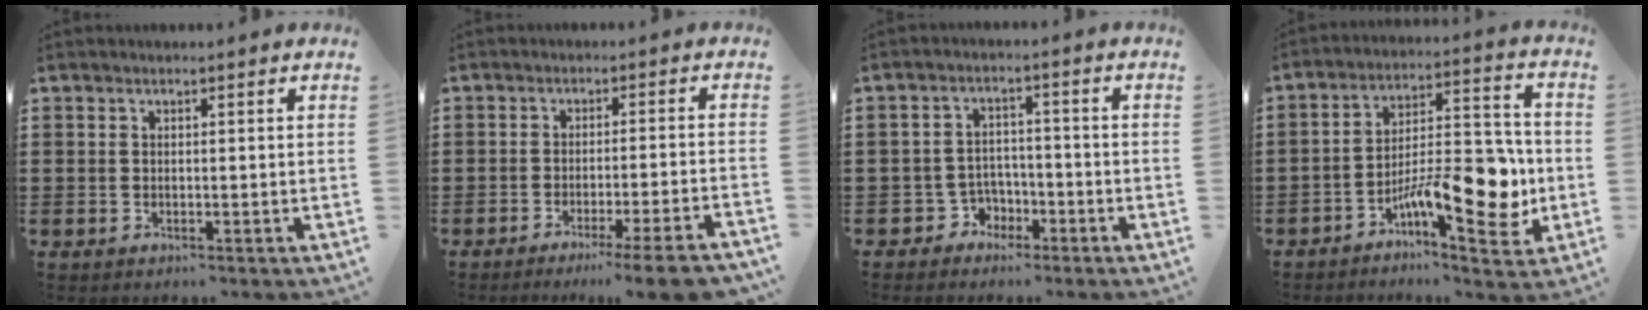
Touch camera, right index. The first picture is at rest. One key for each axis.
{"total": 5.4, "fx": -4.2, "fy": -0.7, "fz": 3.4, "tx": -0.050, "ty": -0.017, "tz": -0.076}
{"total": 3.5, "fx": -2.3, "fy": 2.5, "fz": 0.7, "tx": -0.024, "ty": 0.007, "tz": -0.050}
{"total": 13.6, "fx": -4.7, "fy": 5.1, "fz": 11.7, "tx": -0.181, "ty": 0.003, "tz": -0.080}